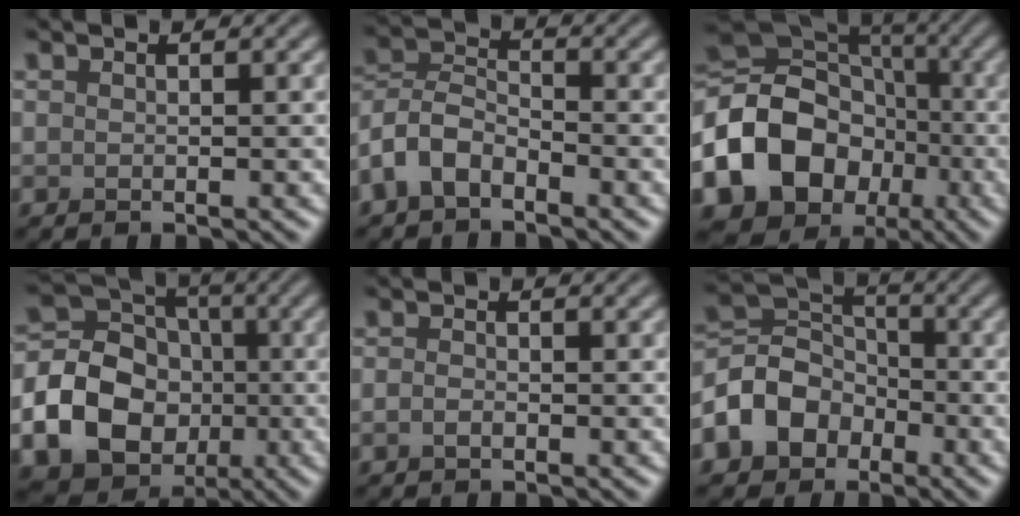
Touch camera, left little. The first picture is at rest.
{"total": 4.4, "force": [-2.7, 2.5, 2.5], "torque": [-0.054, 0.007, -0.065]}
{"total": 16.5, "force": [-5.2, 13.4, 8.1], "torque": [-0.192, -0.005, -0.109]}
{"total": 13.5, "force": [-3.5, 11.6, 5.8], "torque": [-0.118, -0.017, -0.082]}
{"total": 0.8, "force": [-0.4, 0.4, 0.6], "torque": [-0.014, -0.001, -0.009]}
{"total": 6.0, "force": [-2.7, 4.7, 2.6], "torque": [-0.046, 0.007, -0.067]}